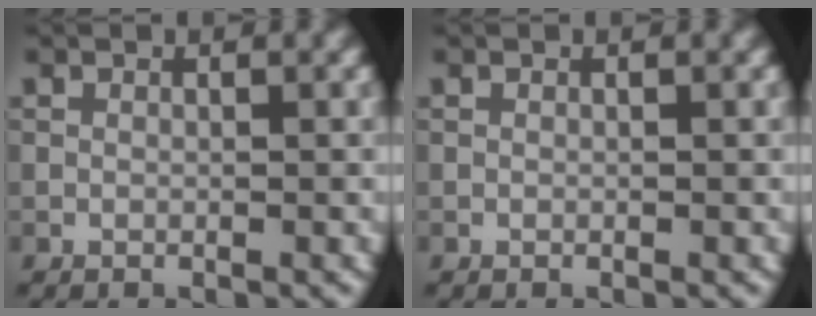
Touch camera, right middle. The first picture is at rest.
{"total": 0.0}